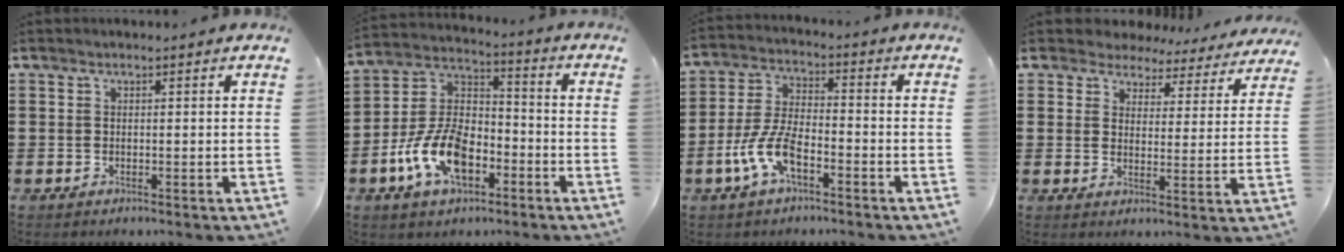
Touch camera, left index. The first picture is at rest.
{"total": 11.2, "force": [-5.4, 6.0, 7.7], "torque": [-0.191, 0.004, -0.107]}
{"total": 7.8, "force": [-4.0, 2.9, 6.1], "torque": [-0.139, -0.003, -0.077]}
{"total": 4.2, "force": [4.0, 1.3, 0.0], "torque": [-0.027, -0.024, 0.067]}